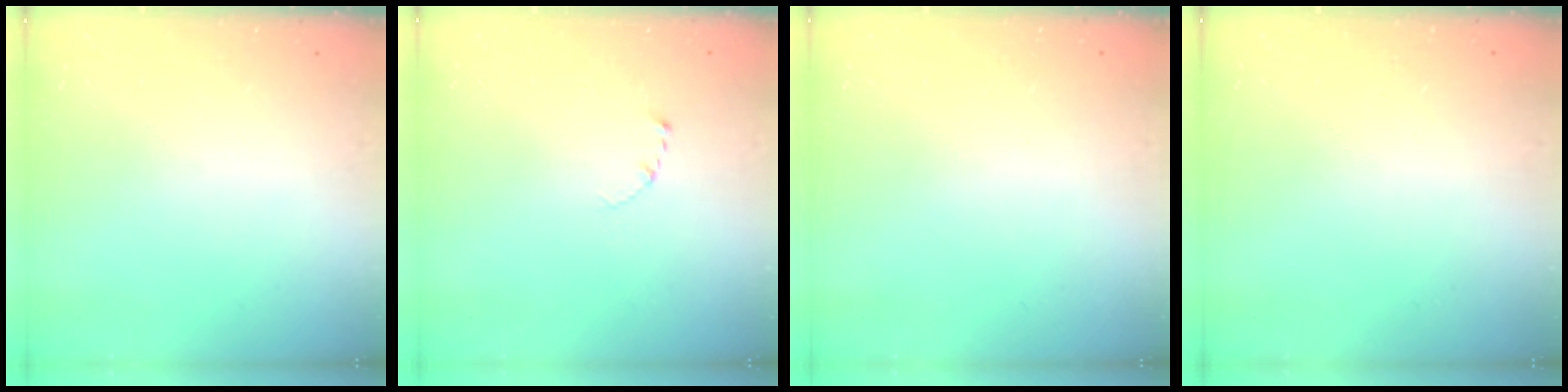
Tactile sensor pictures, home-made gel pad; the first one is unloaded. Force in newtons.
{"total": 2.3, "press": 2.3, "slide": 0.2}
{"total": 2.5, "press": 2.5, "slide": 0.2}
{"total": 2.5, "press": 2.5, "slide": 0.2}